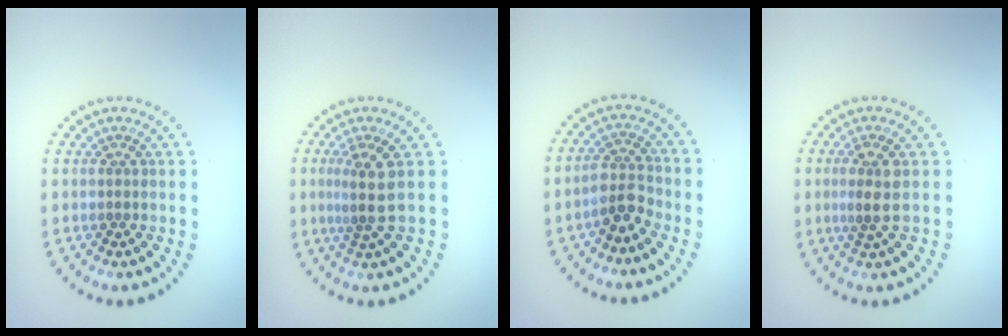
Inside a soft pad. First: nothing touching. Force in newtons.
{"total": 2.9, "press": 2.1, "slide": 2.0}
{"total": 2.7, "press": 2.4, "slide": 1.2}
{"total": 2.2, "press": 1.9, "slide": 1.1}